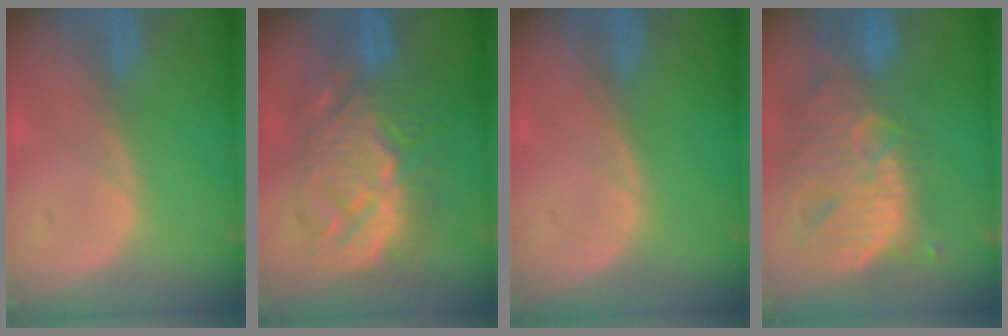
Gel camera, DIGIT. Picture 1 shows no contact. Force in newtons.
{"total": 11.5, "press": 11.5, "slide": 1.0}
{"total": 0.0}
{"total": 13.9, "press": 11.7, "slide": 7.5}